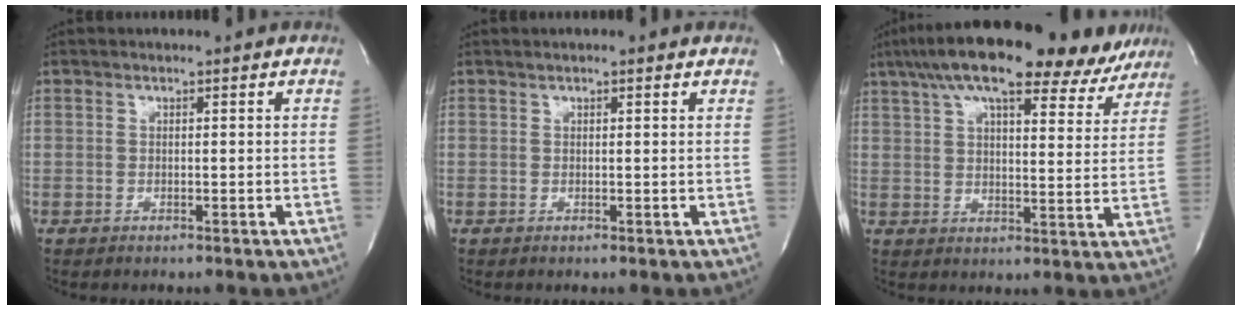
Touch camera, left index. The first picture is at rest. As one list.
[{"total": 0.7, "force": [0.4, 0.5, 0.4], "torque": [-0.010, 0.014, 0.003]}, {"total": 22.0, "force": [16.9, 6.2, 12.5], "torque": [-0.208, 0.040, 0.228]}]